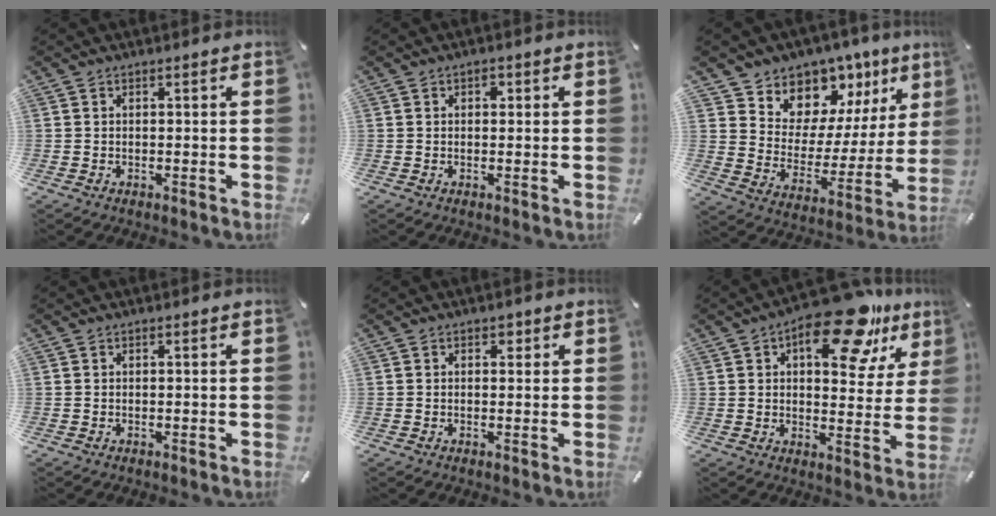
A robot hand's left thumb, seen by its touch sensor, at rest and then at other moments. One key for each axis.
{"total": 1.2, "fx": 0.4, "fy": 1.0, "fz": 0.5, "tx": -0.004, "ty": 0.004, "tz": 0.005}
{"total": 9.7, "fx": 7.4, "fy": 6.1, "fz": -1.4, "tx": 0.014, "ty": -0.103, "tz": 0.134}
{"total": 0.0}
{"total": 1.3, "fx": 0.5, "fy": 1.1, "fz": 0.4, "tx": 0.006, "ty": 0.001, "tz": 0.004}
{"total": 17.8, "fx": 10.5, "fy": 8.3, "fz": 11.7, "tx": -0.146, "ty": -0.059, "tz": 0.167}